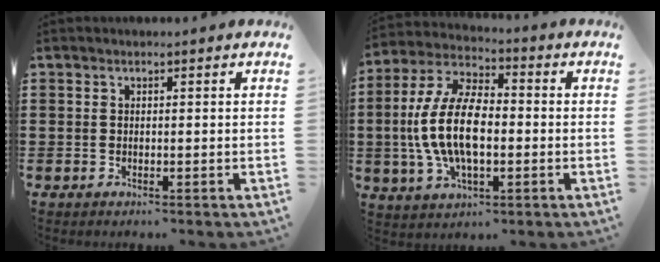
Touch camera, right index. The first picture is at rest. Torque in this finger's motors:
{"motor_torque": [1.94, 0.19, 1.05, 0.21]}